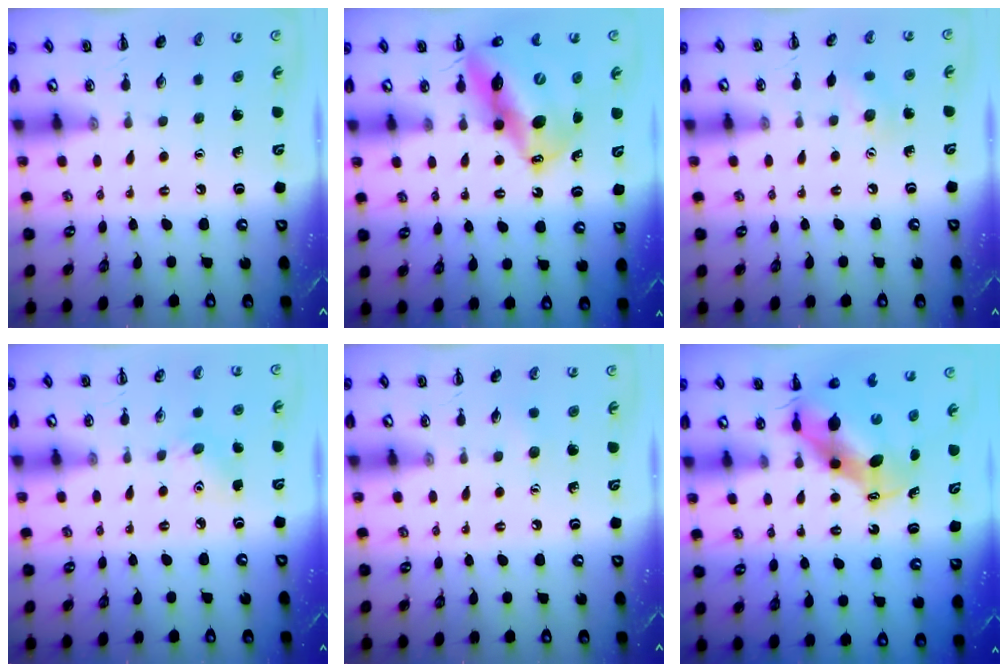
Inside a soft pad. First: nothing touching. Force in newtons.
{"total": 16.1, "press": 15.4, "slide": 4.6}
{"total": 6.7, "press": 6.5, "slide": 1.7}
{"total": 5.8, "press": 5.6, "slide": 1.5}
{"total": 3.6, "press": 3.5, "slide": 0.9}
{"total": 7.6, "press": 7.5, "slide": 1.4}